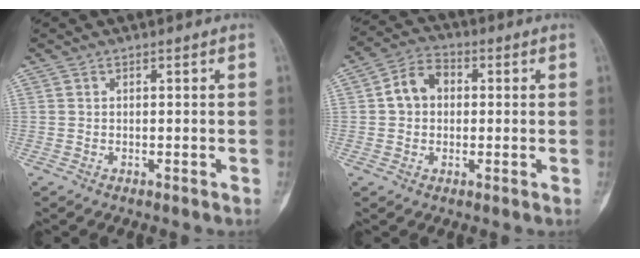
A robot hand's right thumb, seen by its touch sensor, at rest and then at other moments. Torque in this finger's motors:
{"motor_torque": [0.00, 0.00, 0.14, -0.14, 0.13]}